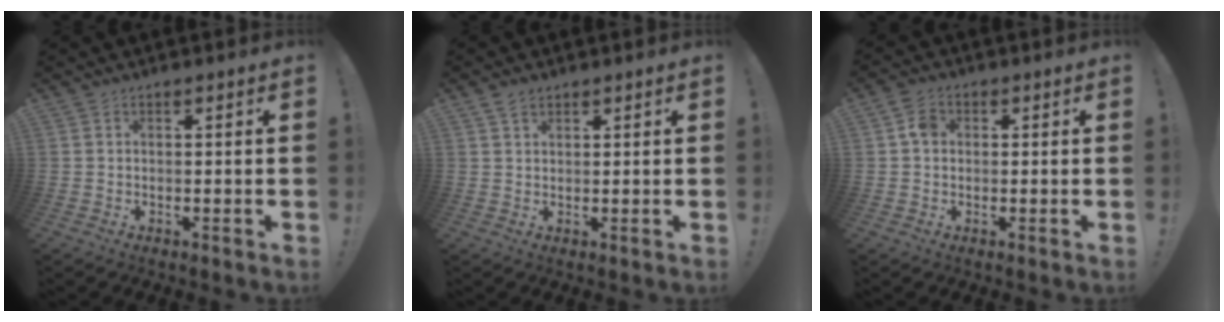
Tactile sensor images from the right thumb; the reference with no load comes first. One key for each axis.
{"total": 2.4, "fx": 1.8, "fy": 1.3, "fz": 1.0, "tx": -0.012, "ty": -0.006, "tz": 0.032}
{"total": 4.2, "fx": 0.6, "fy": 3.2, "fz": 2.6, "tx": -0.036, "ty": 0.007, "tz": 0.010}